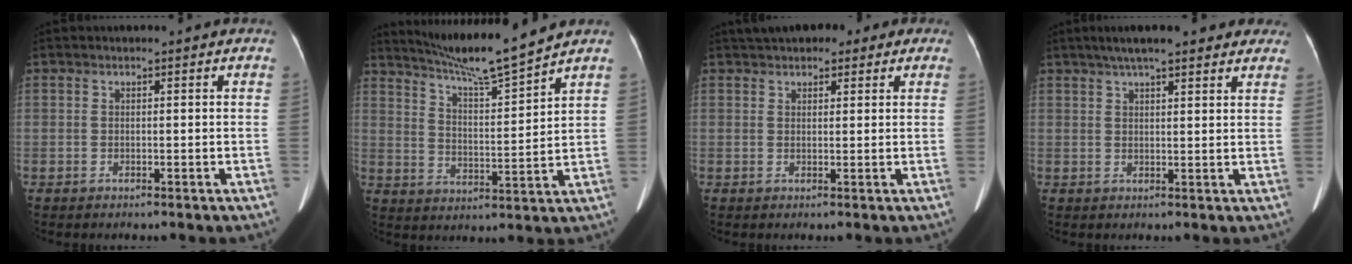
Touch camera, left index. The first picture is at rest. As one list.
[{"total": 10.7, "force": [9.8, -1.8, 3.9], "torque": [-0.070, -0.013, 0.169]}, {"total": 7.9, "force": [5.8, 4.1, 3.6], "torque": [-0.038, 0.039, 0.080]}, {"total": 12.8, "force": [10.2, 2.5, 7.4], "torque": [-0.101, 0.039, 0.134]}]